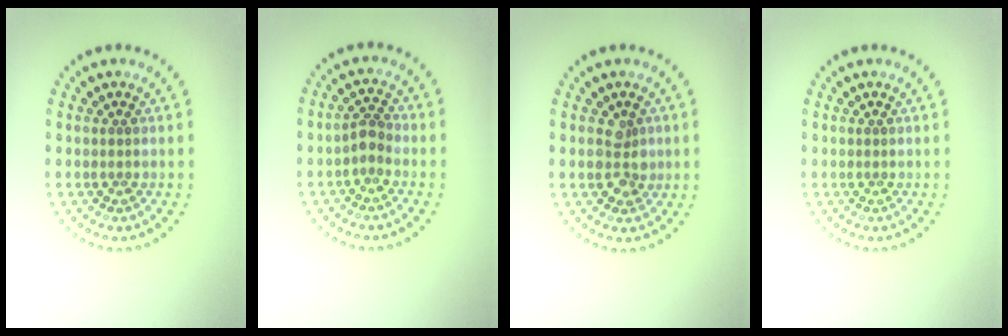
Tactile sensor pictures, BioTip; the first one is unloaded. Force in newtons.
{"total": 1.5, "press": 1.2, "slide": 0.9}
{"total": 2.4, "press": 2.4, "slide": 0.5}
{"total": 0.0}